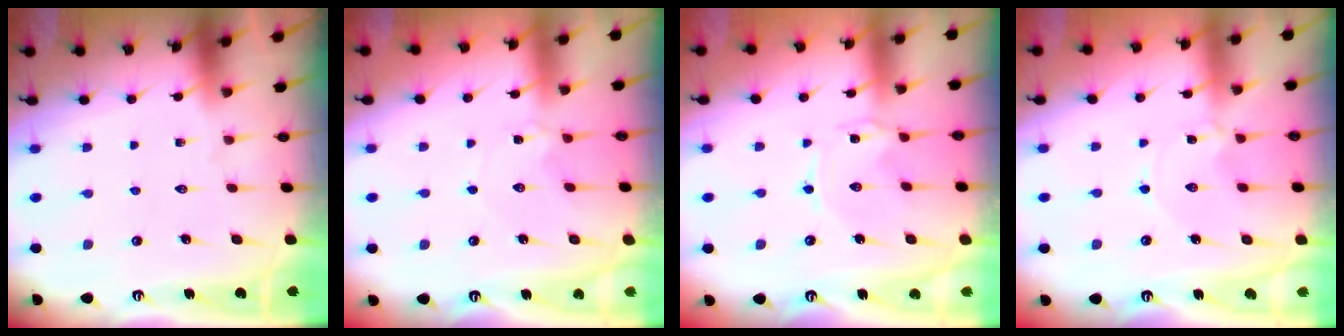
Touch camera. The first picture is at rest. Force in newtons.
{"total": 2.9, "press": 2.9, "slide": 0.5}
{"total": 0.9, "press": 0.9, "slide": 0.1}
{"total": 0.6, "press": 0.6, "slide": 0.1}